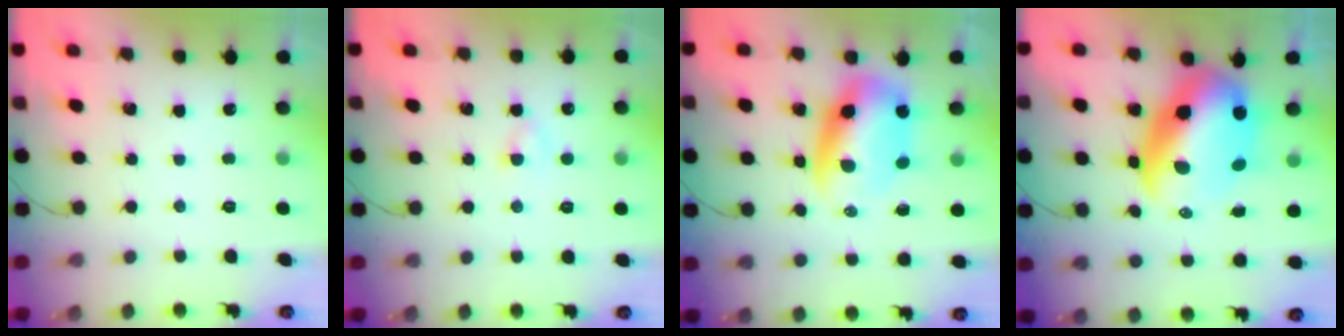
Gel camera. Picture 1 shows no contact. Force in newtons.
{"total": 1.3, "press": 1.1, "slide": 0.7}
{"total": 10.2, "press": 9.9, "slide": 2.2}
{"total": 16.2, "press": 15.9, "slide": 3.1}